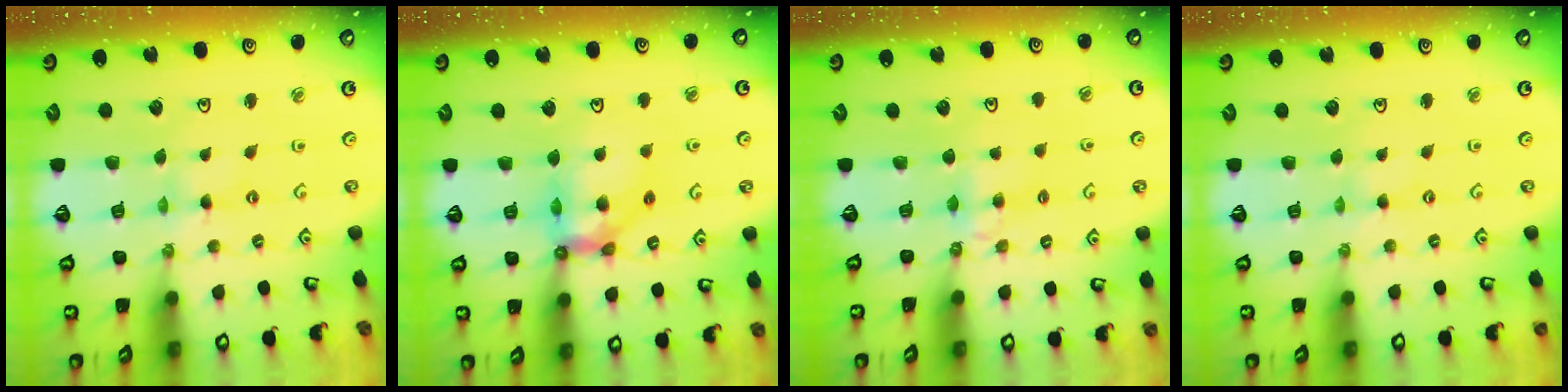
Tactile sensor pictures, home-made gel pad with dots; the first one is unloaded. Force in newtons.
{"total": 11.7, "press": 11.6, "slide": 1.7}
{"total": 4.5, "press": 4.5, "slide": 0.5}
{"total": 0.0}